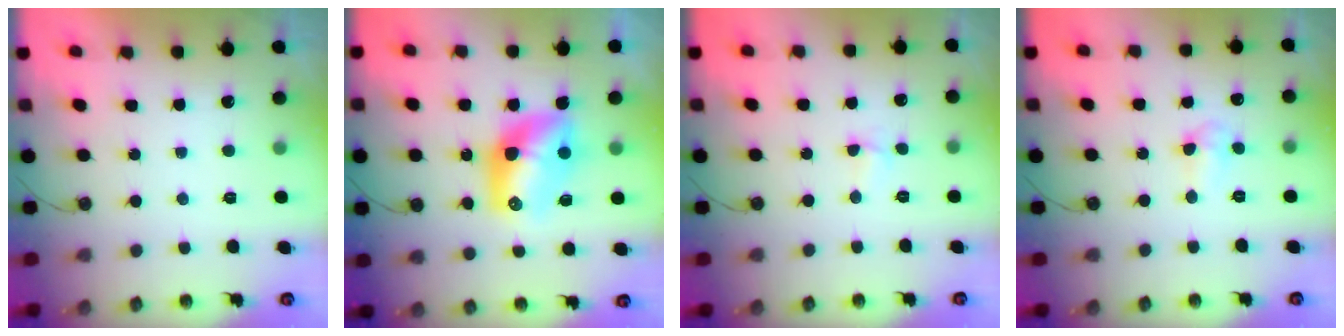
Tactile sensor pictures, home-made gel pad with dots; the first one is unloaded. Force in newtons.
{"total": 11.7, "press": 11.6, "slide": 1.0}
{"total": 2.6, "press": 2.5, "slide": 0.5}
{"total": 3.2, "press": 3.2, "slide": 0.5}